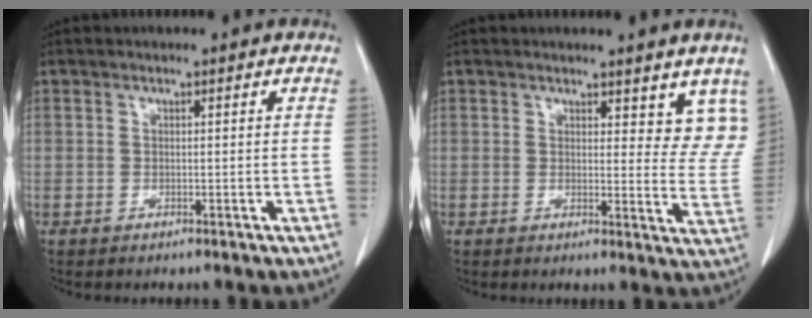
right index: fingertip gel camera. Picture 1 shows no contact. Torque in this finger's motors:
{"motor_torque": [0.08, 0.29, 0.09, 0.00]}